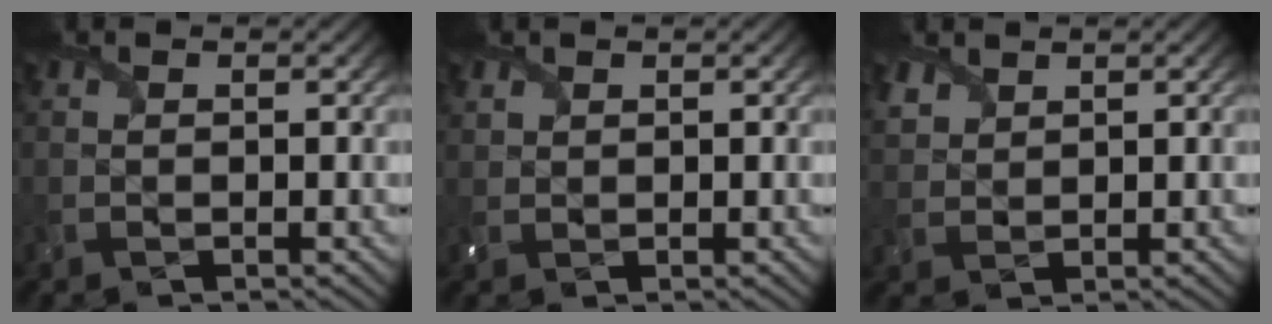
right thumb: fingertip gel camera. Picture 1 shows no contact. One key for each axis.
{"total": 1.2, "fx": 0.8, "fy": 0.8, "fz": 0.2, "tx": -0.009, "ty": 0.000, "tz": 0.021}
{"total": 2.6, "fx": 2.0, "fy": 1.5, "fz": 0.8, "tx": -0.028, "ty": 0.002, "tz": 0.047}